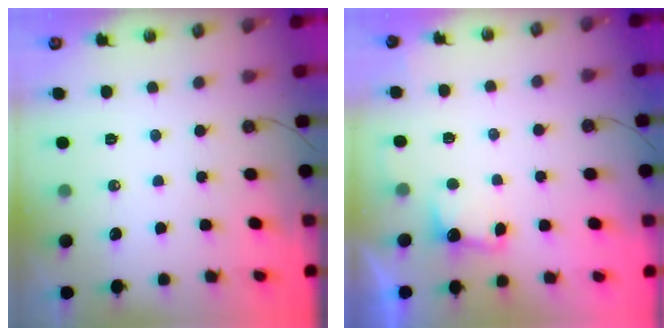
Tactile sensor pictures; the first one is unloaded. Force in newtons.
{"total": 3.3, "press": 3.1, "slide": 1.0}